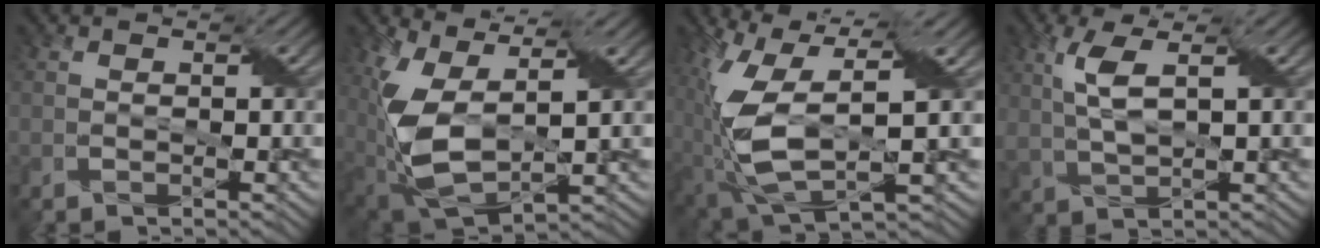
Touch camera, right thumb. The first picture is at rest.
{"total": 11.3, "force": [1.5, 5.6, 9.7], "torque": [-0.237, -0.019, 0.034]}
{"total": 13.2, "force": [0.2, 6.1, 11.8], "torque": [-0.263, -0.030, 0.016]}
{"total": 5.0, "force": [1.5, 1.6, 4.5], "torque": [-0.112, 0.002, 0.035]}